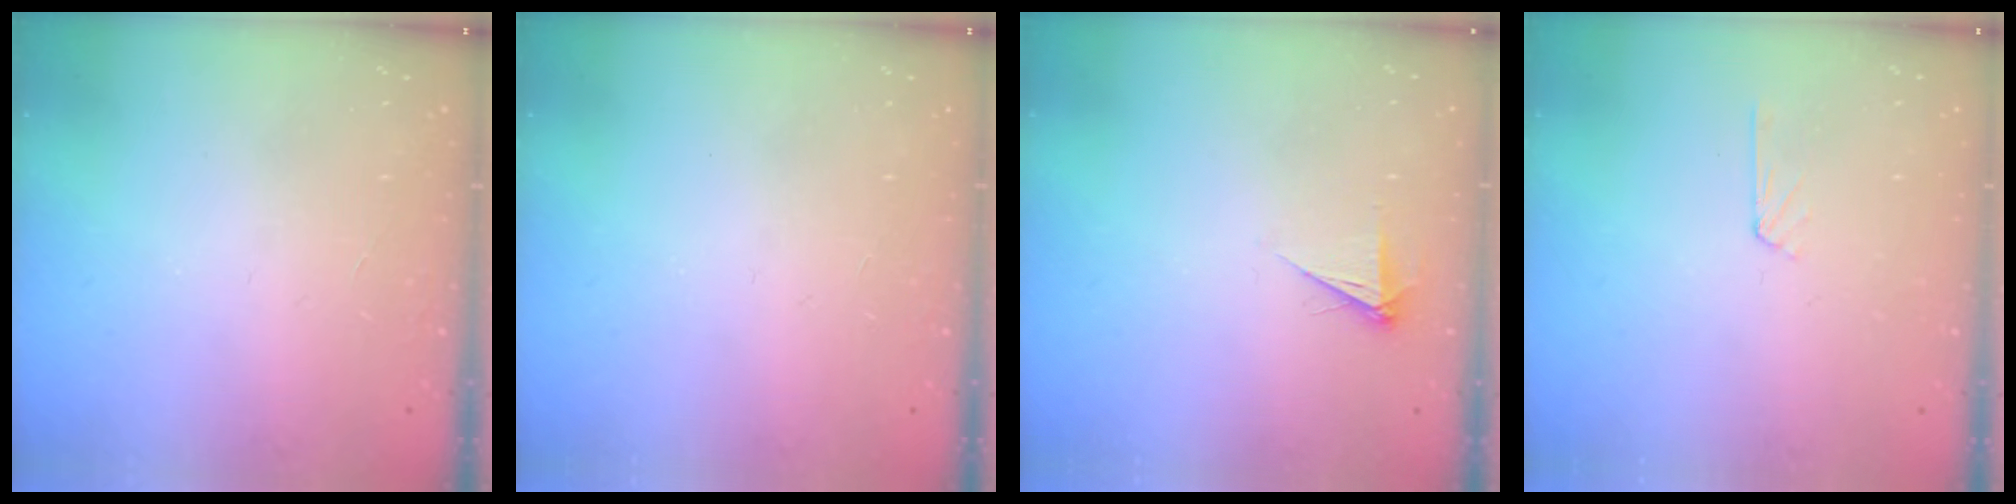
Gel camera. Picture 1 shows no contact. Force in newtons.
{"total": 0.0}
{"total": 4.1, "press": 4.1, "slide": 0.5}
{"total": 2.9, "press": 2.9, "slide": 0.3}